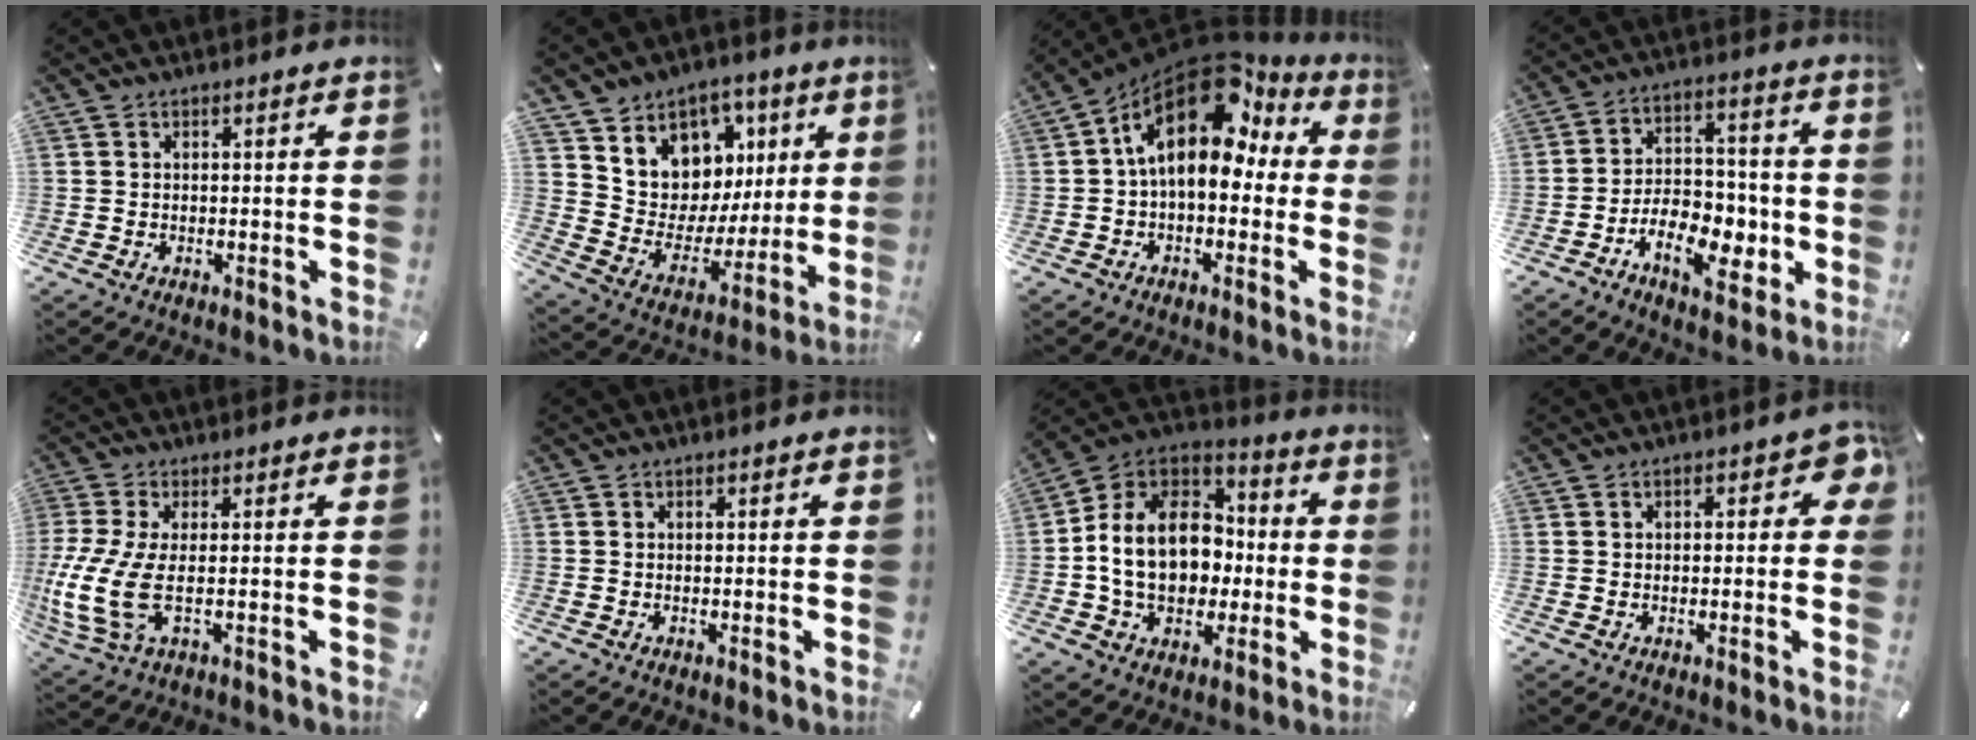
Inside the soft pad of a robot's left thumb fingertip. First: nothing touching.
{"total": 10.4, "force": [4.4, 9.3, 1.2], "torque": [-0.025, -0.061, 0.090]}
{"total": 17.6, "force": [5.8, 10.9, 12.5], "torque": [-0.218, -0.033, 0.095]}
{"total": 13.4, "force": [-5.2, 8.9, 8.6], "torque": [-0.146, 0.022, -0.087]}
{"total": 11.1, "force": [-0.3, 4.5, 10.2], "torque": [-0.230, -0.024, -0.001]}
{"total": 0.0}
{"total": 17.9, "force": [-1.9, 14.3, 10.5], "torque": [-0.216, 0.013, -0.032]}
{"total": 3.8, "force": [0.5, 2.3, 3.0], "torque": [-0.033, 0.003, 0.003]}